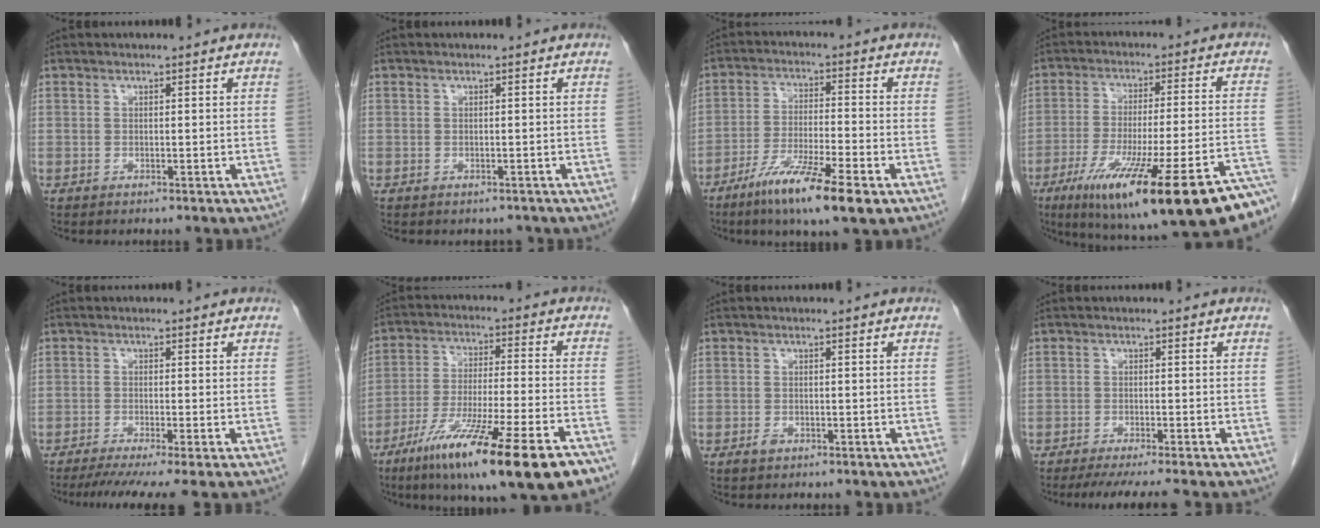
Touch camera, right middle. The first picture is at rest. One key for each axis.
{"total": 1.1, "fx": -0.8, "fy": 0.7, "fz": 0.1, "tx": -0.001, "ty": 0.001, "tz": -0.009}
{"total": 11.5, "fx": -6.7, "fy": 0.8, "fz": 9.3, "tx": -0.173, "ty": -0.027, "tz": -0.116}
{"total": 26.1, "fx": -16.6, "fy": 2.9, "fz": 19.9, "tx": -0.243, "ty": -0.015, "tz": -0.249}
{"total": 7.5, "fx": -5.9, "fy": -0.5, "fz": 4.7, "tx": -0.061, "ty": -0.019, "tz": -0.092}
{"total": 21.1, "fx": -13.1, "fy": 1.5, "fz": 16.5, "tx": -0.228, "ty": -0.052, "tz": -0.215}
{"total": 1.0, "fx": -0.6, "fy": 0.6, "fz": 0.6, "tx": -0.012, "ty": 0.001, "tz": -0.008}
{"total": 6.7, "fx": -5.7, "fy": -0.5, "fz": 3.5, "tx": -0.037, "ty": -0.016, "tz": -0.087}